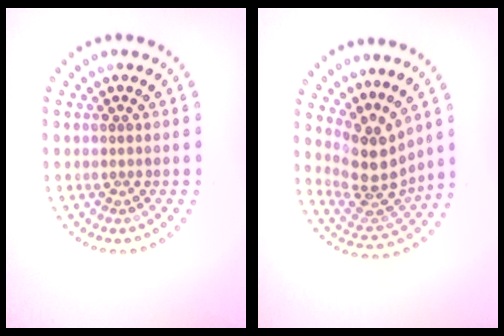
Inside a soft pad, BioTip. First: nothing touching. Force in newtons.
{"total": 4.2, "press": 3.2, "slide": 2.8}